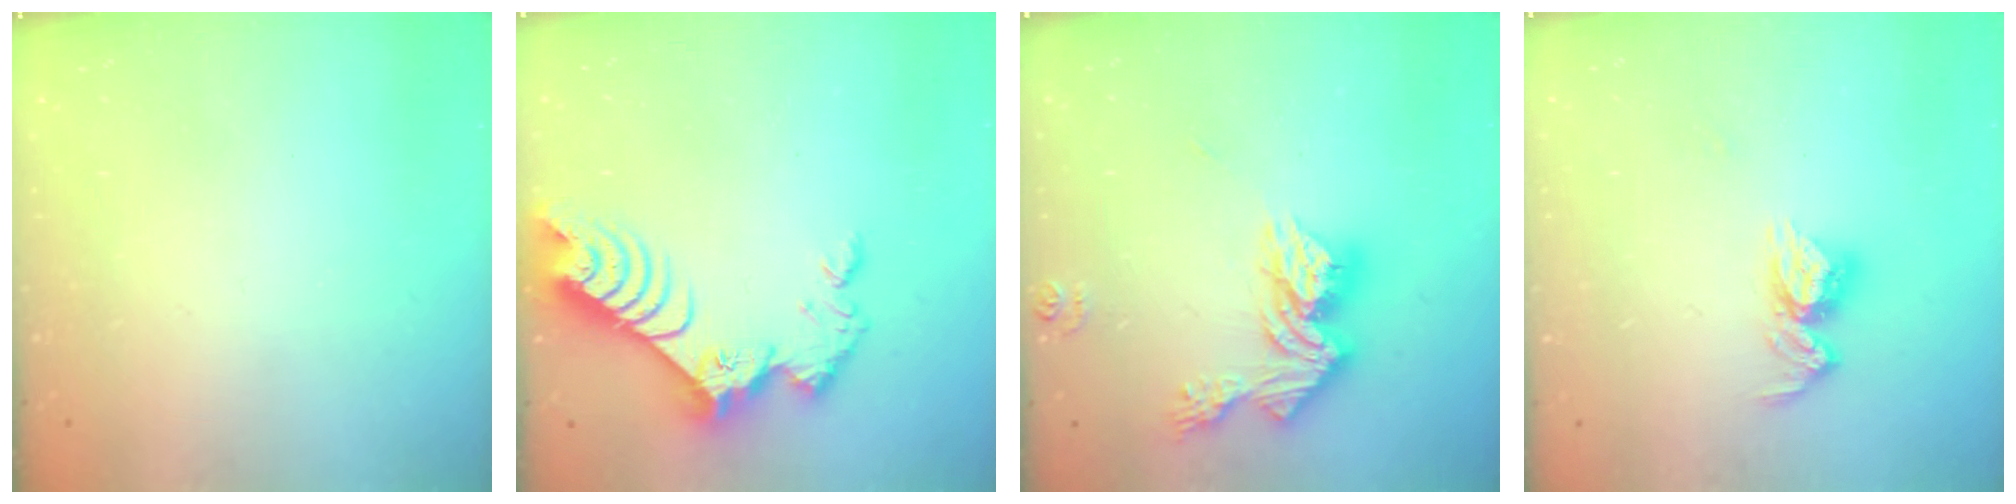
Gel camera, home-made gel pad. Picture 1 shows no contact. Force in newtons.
{"total": 9.6, "press": 9.5, "slide": 0.9}
{"total": 14.7, "press": 14.7, "slide": 1.2}
{"total": 10.0, "press": 10.0, "slide": 0.8}